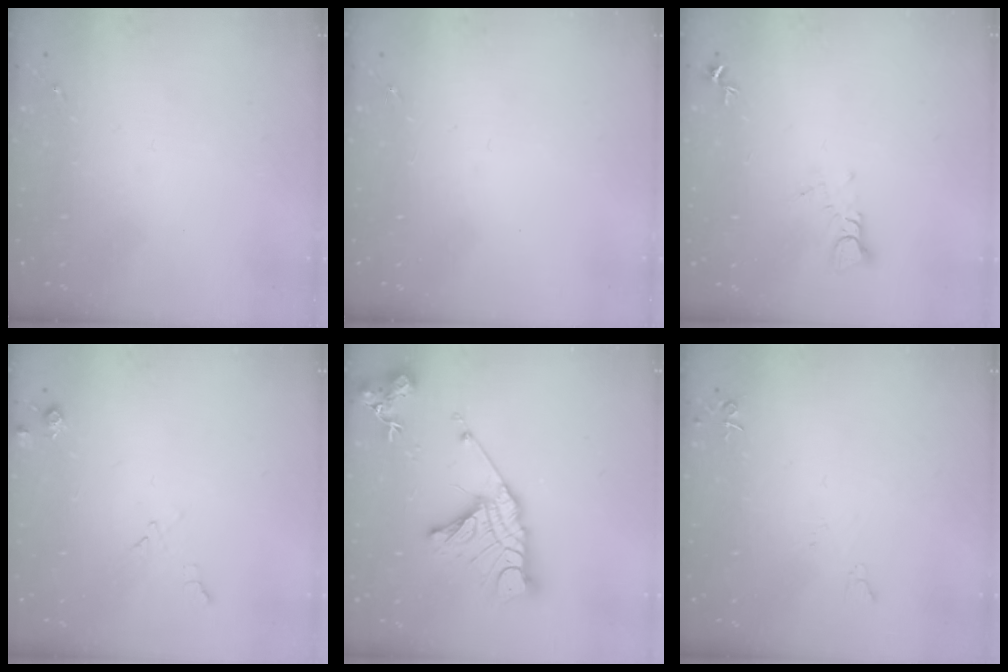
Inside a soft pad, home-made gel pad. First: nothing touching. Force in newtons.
{"total": 0.0}
{"total": 3.8, "press": 3.8, "slide": 0.3}
{"total": 5.8, "press": 5.8, "slide": 0.8}
{"total": 19.1, "press": 19.0, "slide": 1.8}
{"total": 4.6, "press": 4.6, "slide": 0.7}